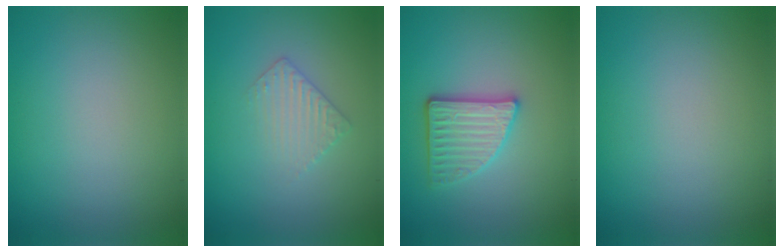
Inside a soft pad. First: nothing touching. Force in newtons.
{"total": 1.9, "press": 1.9, "slide": 0.5}
{"total": 3.6, "press": 3.1, "slide": 1.7}
{"total": 0.0}